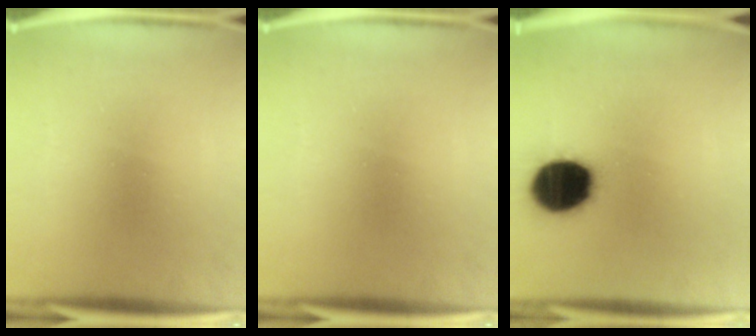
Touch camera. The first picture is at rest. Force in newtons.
{"total": 0.0}
{"total": 18.8}